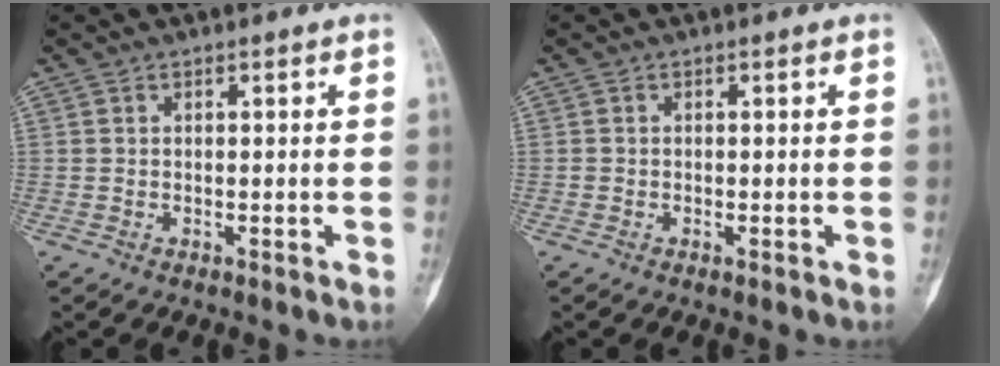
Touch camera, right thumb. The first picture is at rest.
{"total": 0.0}